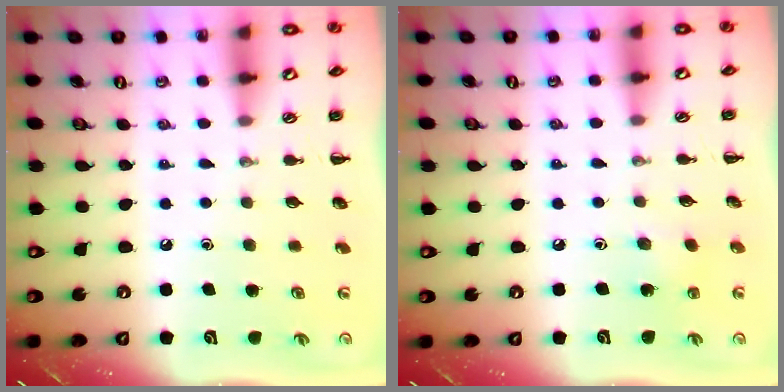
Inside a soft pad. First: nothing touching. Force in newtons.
{"total": 6.1, "press": 5.9, "slide": 1.8}